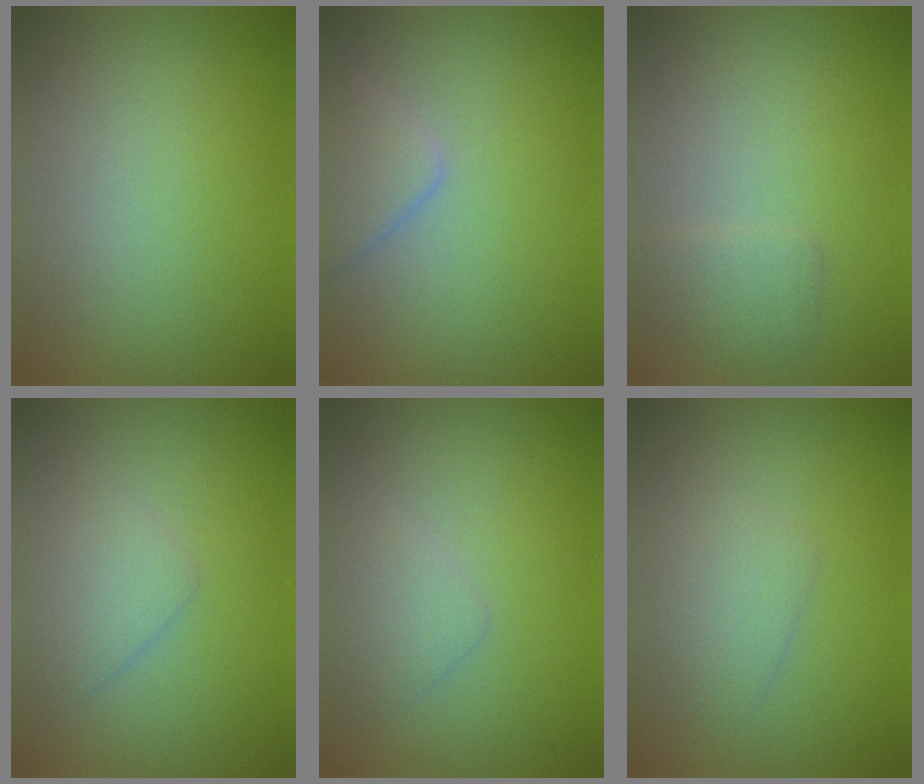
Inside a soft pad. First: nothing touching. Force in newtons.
{"total": 2.4, "press": 2.4, "slide": 0.1}
{"total": 1.7, "press": 1.7, "slide": 0.1}
{"total": 2.2, "press": 2.2, "slide": 0.1}
{"total": 1.7, "press": 1.7, "slide": 0.1}
{"total": 2.1, "press": 2.1, "slide": 0.1}